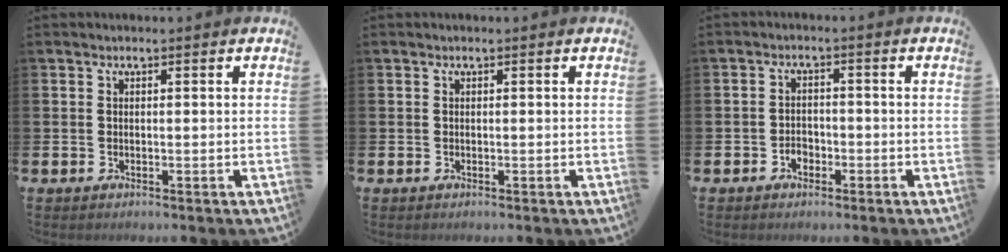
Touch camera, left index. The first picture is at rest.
{"total": 0.0}
{"total": 2.1, "force": [-1.1, 1.5, 0.8], "torque": [-0.015, 0.000, -0.026]}